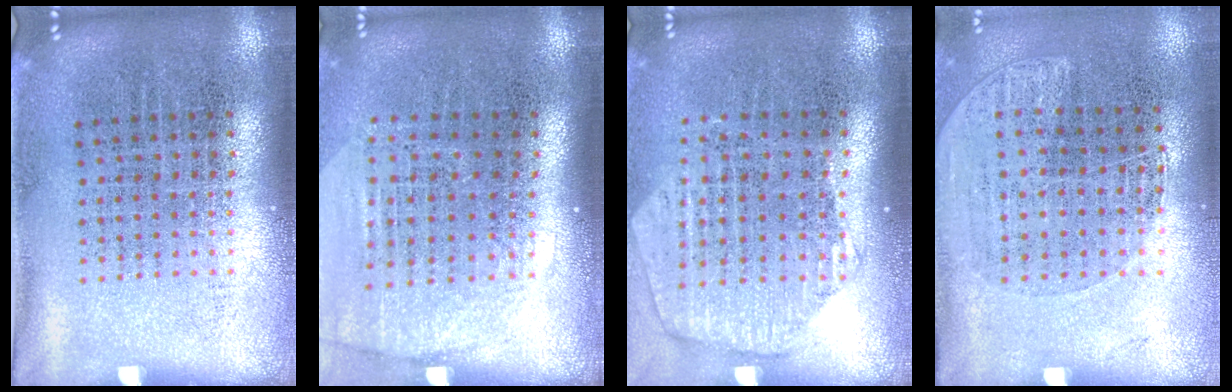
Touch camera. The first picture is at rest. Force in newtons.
{"total": 1.8, "press": 1.6, "slide": 0.7}
{"total": 1.8, "press": 1.6, "slide": 0.9}
{"total": 1.1, "press": 1.1, "slide": 0.4}